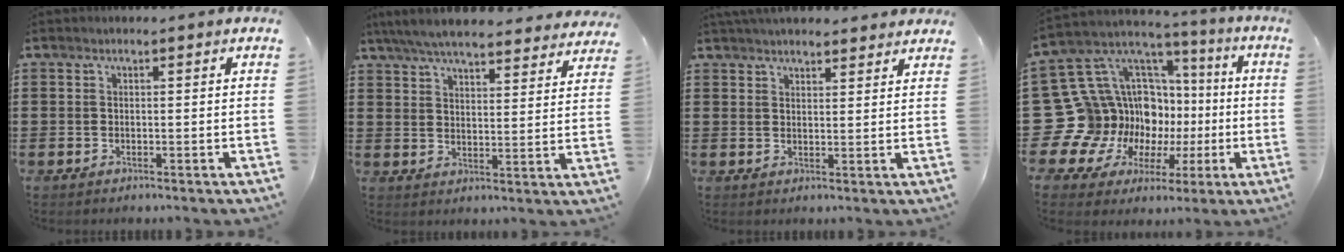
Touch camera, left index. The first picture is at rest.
{"total": 6.1, "force": [6.0, 0.2, 1.3], "torque": [-0.052, -0.031, 0.107]}
{"total": 3.6, "force": [3.5, 0.5, 0.7], "torque": [-0.023, -0.002, 0.067]}
{"total": 16.6, "force": [-1.4, 15.2, 6.7], "torque": [-0.180, -0.046, 0.024]}